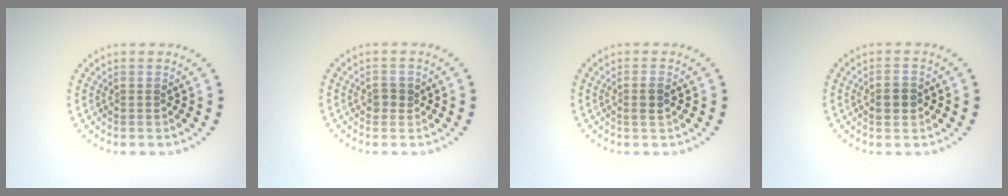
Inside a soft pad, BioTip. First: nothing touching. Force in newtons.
{"total": 1.3, "press": 1.3, "slide": 0.4}
{"total": 1.3, "press": 1.2, "slide": 0.5}
{"total": 2.4, "press": 2.4, "slide": 0.2}